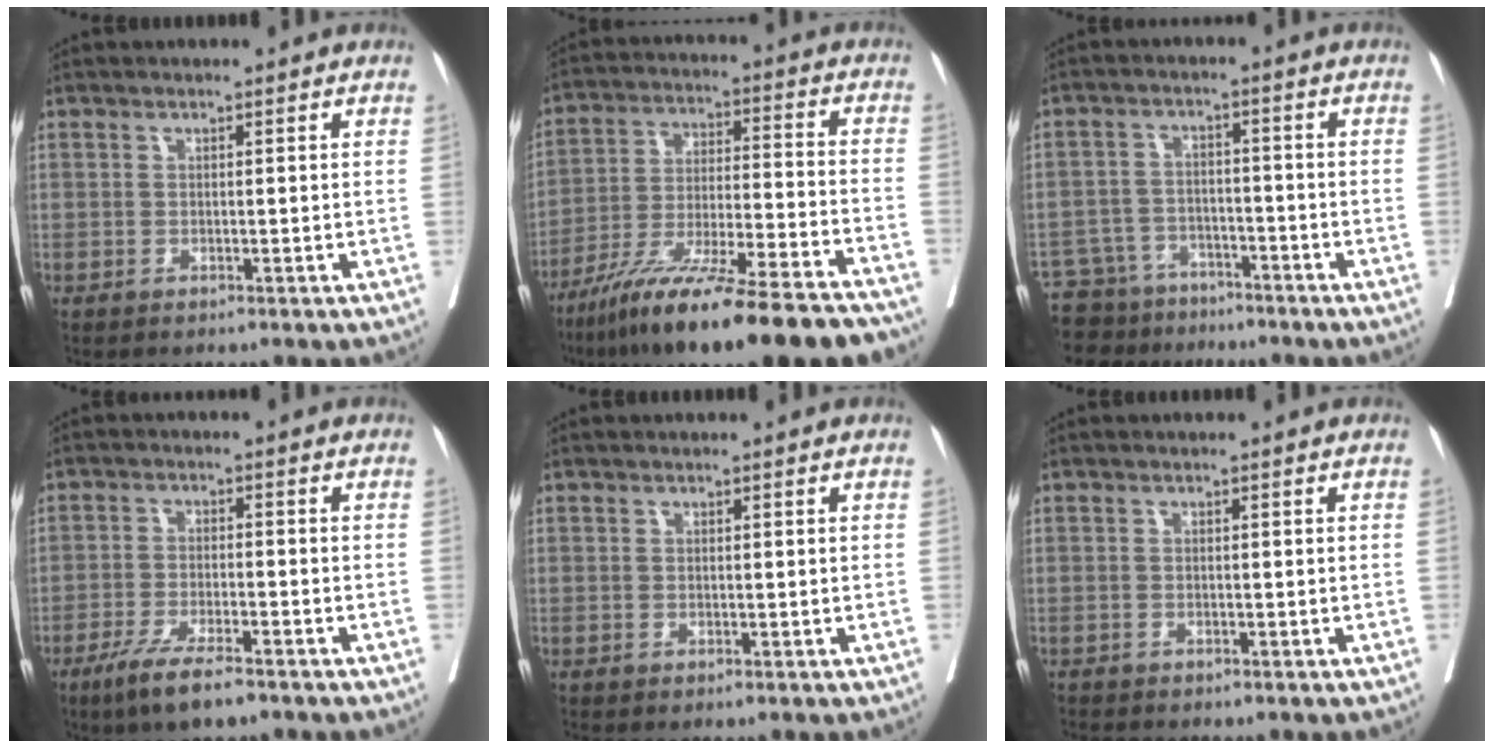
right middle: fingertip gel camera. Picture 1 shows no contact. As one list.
[{"total": 23.8, "force": [-18.6, 1.5, 14.8], "torque": [-0.201, -0.030, -0.307]}, {"total": 8.7, "force": [-7.3, 4.8, 0.4], "torque": [-0.017, 0.023, -0.115]}, {"total": 7.3, "force": [-5.1, 1.0, 5.2], "torque": [-0.097, -0.015, -0.088]}, {"total": 0.0}, {"total": 0.7, "force": [-0.6, 0.2, 0.0], "torque": [-0.011, -0.003, -0.017]}]